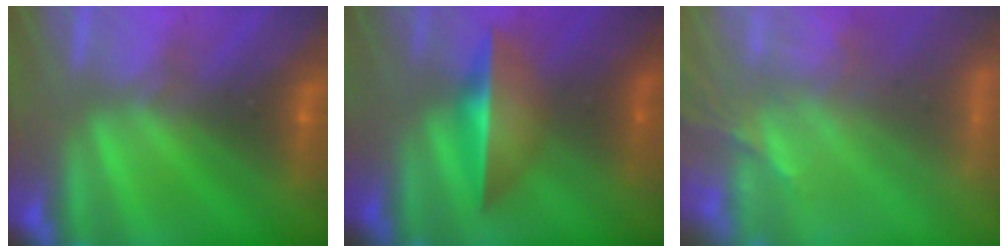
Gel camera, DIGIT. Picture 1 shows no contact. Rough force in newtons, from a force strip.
{"total": 1.7}
{"total": 11.2}